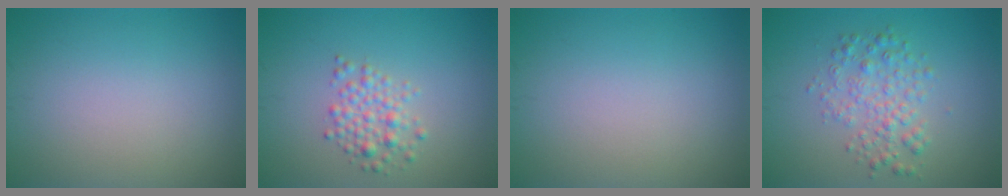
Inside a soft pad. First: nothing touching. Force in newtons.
{"total": 2.5, "press": 2.5, "slide": 0.1}
{"total": 0.0}
{"total": 3.1, "press": 3.1, "slide": 0.0}